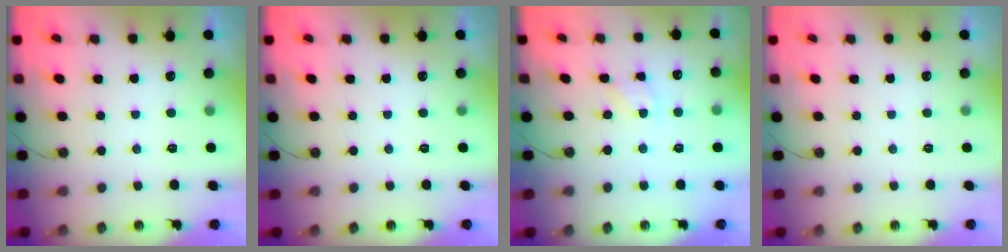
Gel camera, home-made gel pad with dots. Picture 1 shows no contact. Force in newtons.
{"total": 0.0}
{"total": 3.1, "press": 3.0, "slide": 0.5}
{"total": 0.0}